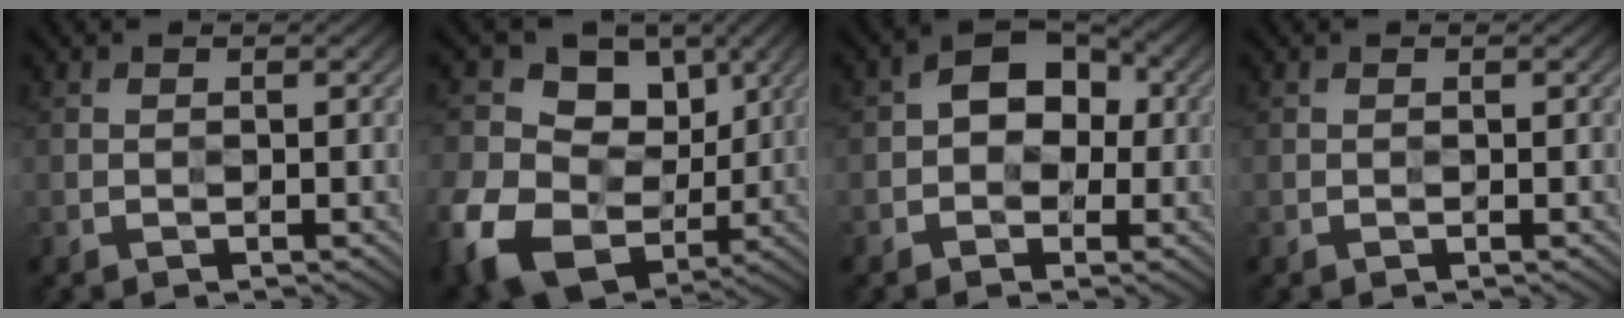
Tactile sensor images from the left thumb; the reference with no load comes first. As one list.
[{"total": 15.8, "force": [-0.2, 12.6, 9.4], "torque": [-0.218, -0.025, 0.013]}, {"total": 6.2, "force": [0.1, 4.5, 4.3], "torque": [-0.050, 0.014, -0.010]}, {"total": 0.0}]